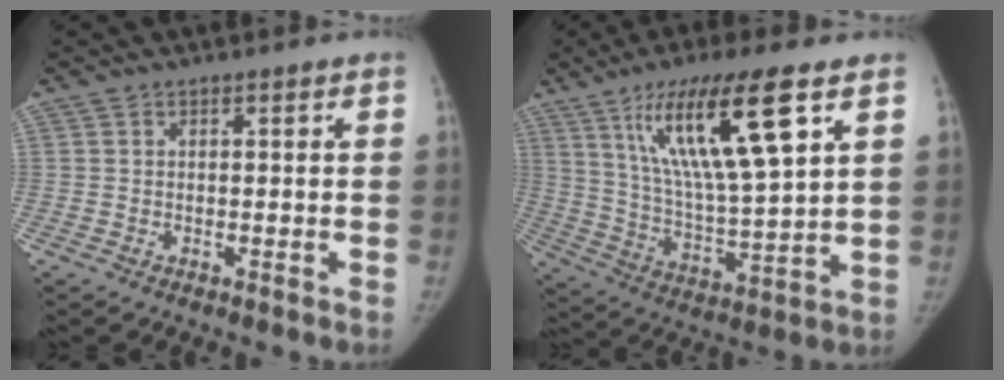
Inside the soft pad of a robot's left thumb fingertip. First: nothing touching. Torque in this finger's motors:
{"motor_torque": [0.24, 0.36, 1.98, -0.80, 0.37]}